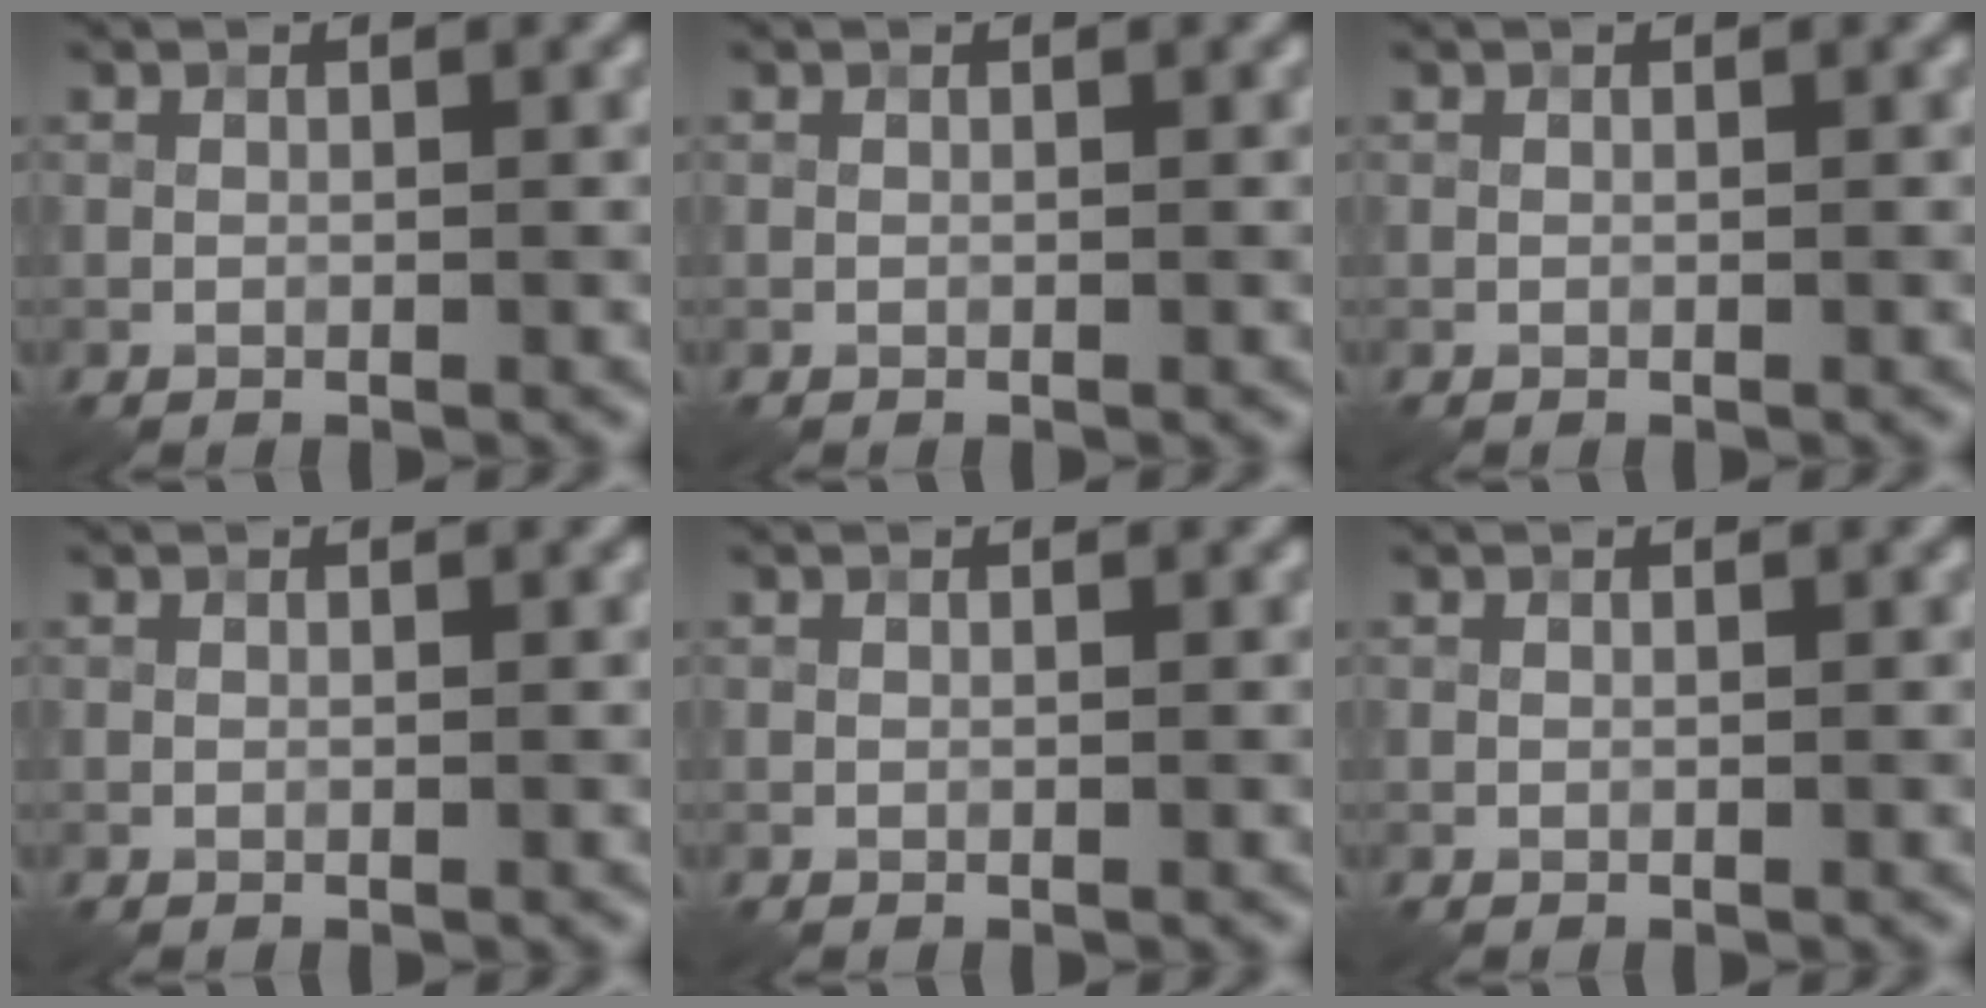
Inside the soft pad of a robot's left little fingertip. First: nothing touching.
{"total": 0.0}
{"total": 0.0}
{"total": 0.0}
{"total": 0.0}
{"total": 0.0}